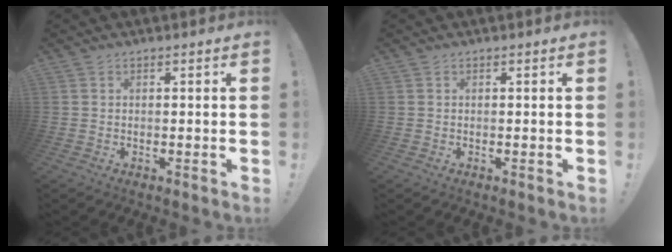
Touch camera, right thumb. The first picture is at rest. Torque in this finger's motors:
{"motor_torque": [0.00, 0.00, 0.02, -0.02, 0.00]}